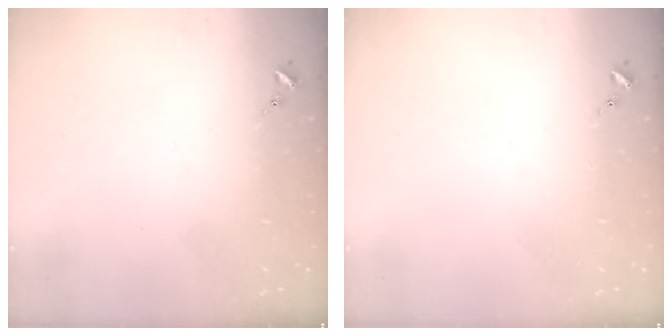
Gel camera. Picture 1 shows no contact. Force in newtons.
{"total": 0.0}